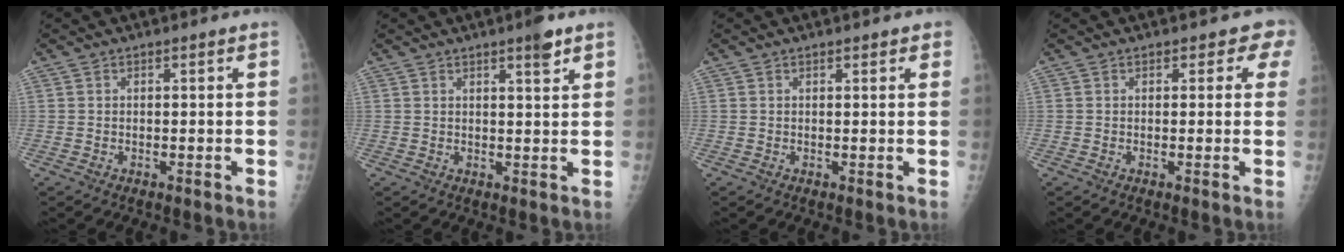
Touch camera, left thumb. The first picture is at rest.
{"total": 3.4, "force": [2.3, 0.5, 2.4], "torque": [-0.032, -0.013, 0.032]}
{"total": 1.6, "force": [1.2, 0.6, 0.9], "torque": [-0.003, -0.001, 0.011]}
{"total": 2.6, "force": [1.5, 1.8, 1.0], "torque": [0.020, -0.004, 0.003]}